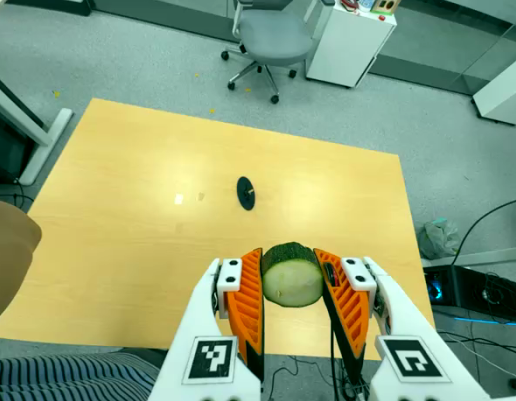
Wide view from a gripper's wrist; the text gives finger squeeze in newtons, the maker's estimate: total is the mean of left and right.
{"total": 10.5, "left": 10.0, "right": 11.0}